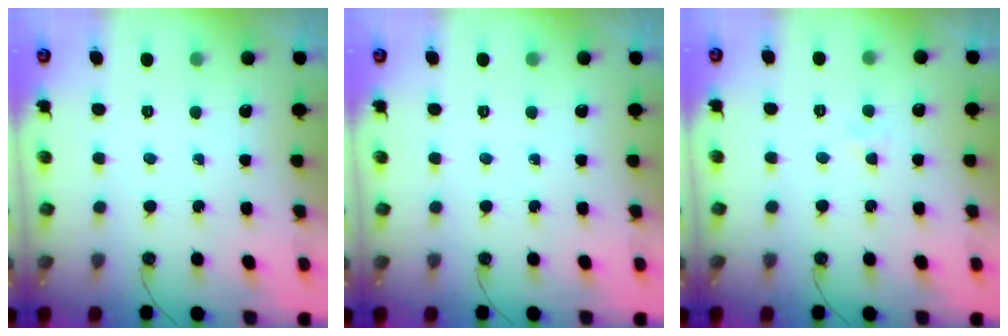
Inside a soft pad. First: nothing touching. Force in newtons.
{"total": 0.0}
{"total": 1.9, "press": 1.8, "slide": 0.4}